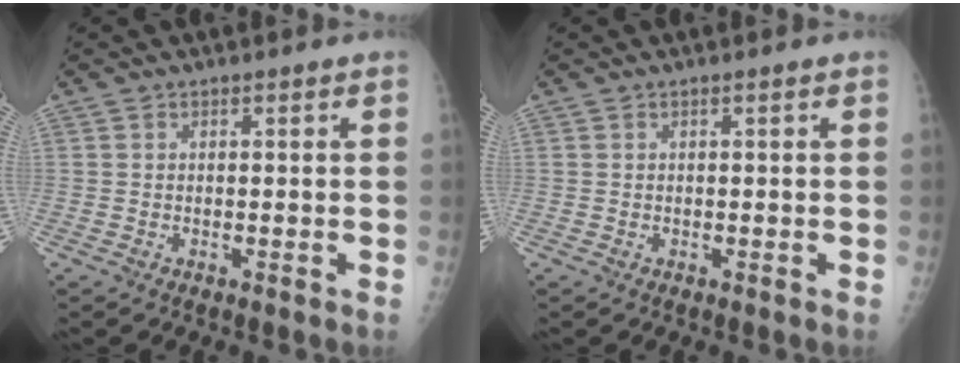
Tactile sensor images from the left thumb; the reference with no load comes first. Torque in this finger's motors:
{"motor_torque": [-0.07, 0.01, -0.11, -0.06, 0.00]}